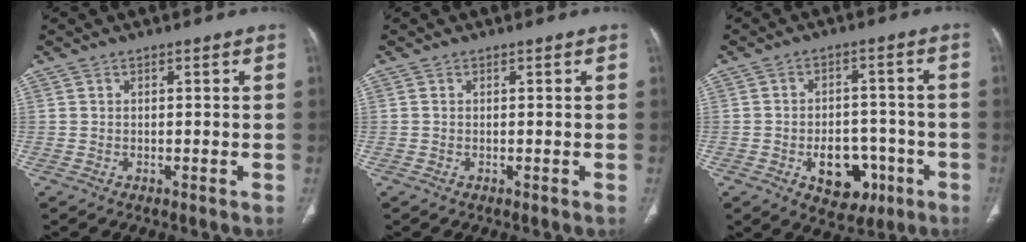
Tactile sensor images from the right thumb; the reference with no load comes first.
{"total": 0.0}
{"total": 10.3, "force": [-4.0, 7.1, 6.3], "torque": [-0.054, 0.030, -0.045]}